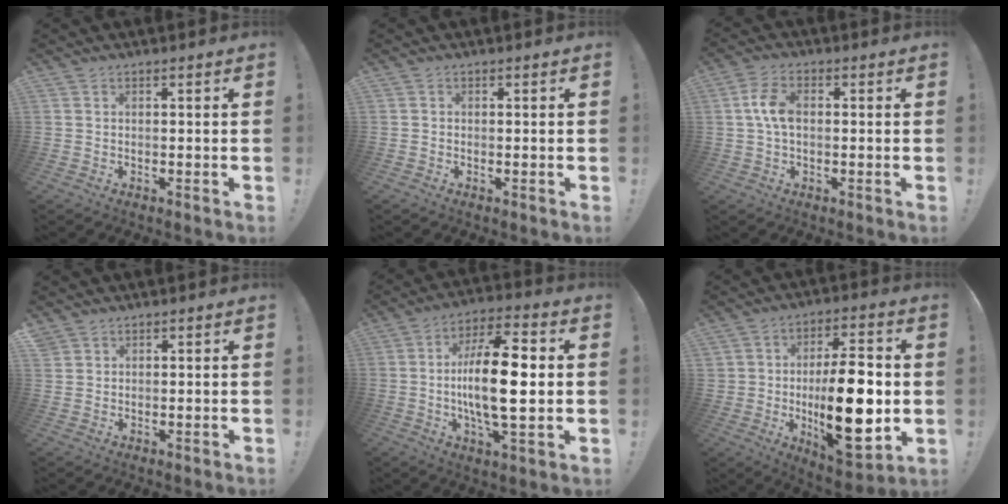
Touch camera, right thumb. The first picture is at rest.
{"total": 0.6, "force": [-0.2, 0.5, 0.0], "torque": [-0.007, 0.006, -0.001]}
{"total": 7.2, "force": [0.3, 4.4, 5.7], "torque": [-0.098, 0.005, 0.003]}
{"total": 1.7, "force": [1.4, 1.1, 0.1], "torque": [-0.003, -0.003, 0.028]}
{"total": 18.6, "force": [-0.4, 6.1, 17.5], "torque": [-0.323, 0.000, -0.018]}
{"total": 21.4, "force": [-2.4, 10.7, 18.3], "torque": [-0.289, 0.004, -0.033]}